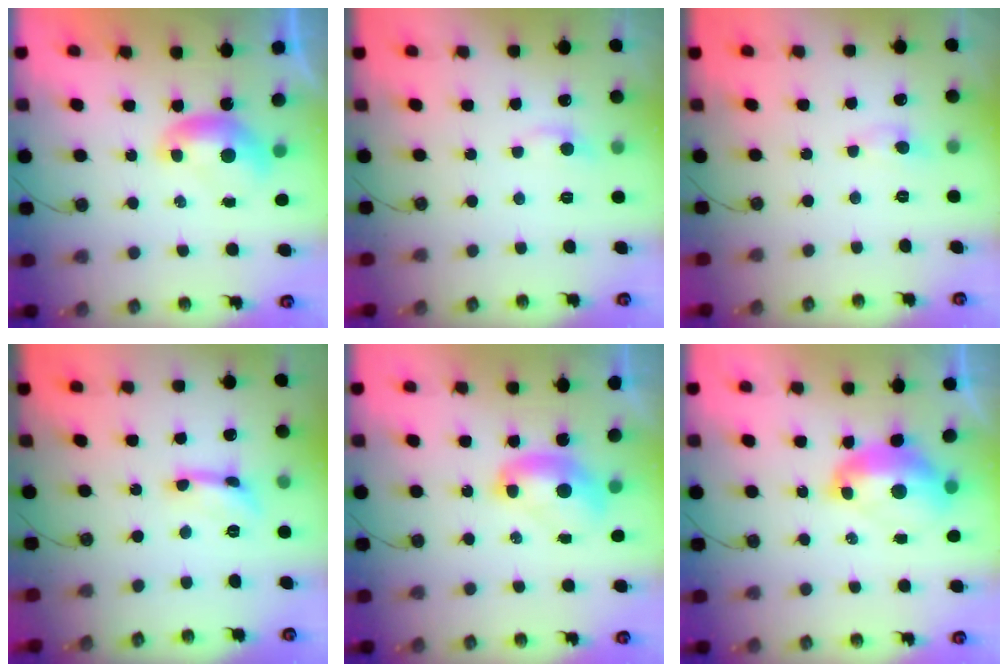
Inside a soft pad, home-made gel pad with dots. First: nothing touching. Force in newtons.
{"total": 0.0}
{"total": 0.9, "press": 0.6, "slide": 0.6}
{"total": 1.3, "press": 1.3, "slide": 0.2}
{"total": 2.2, "press": 2.2, "slide": 0.2}
{"total": 4.8, "press": 4.7, "slide": 0.8}